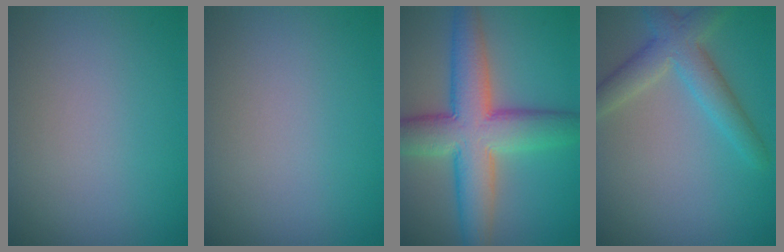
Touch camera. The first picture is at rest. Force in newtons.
{"total": 0.0}
{"total": 9.8, "press": 9.8, "slide": 0.5}
{"total": 4.2, "press": 4.2, "slide": 0.5}